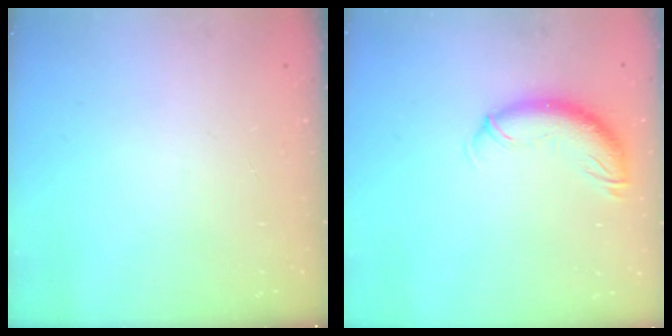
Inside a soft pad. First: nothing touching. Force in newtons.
{"total": 11.0, "press": 11.0, "slide": 0.9}